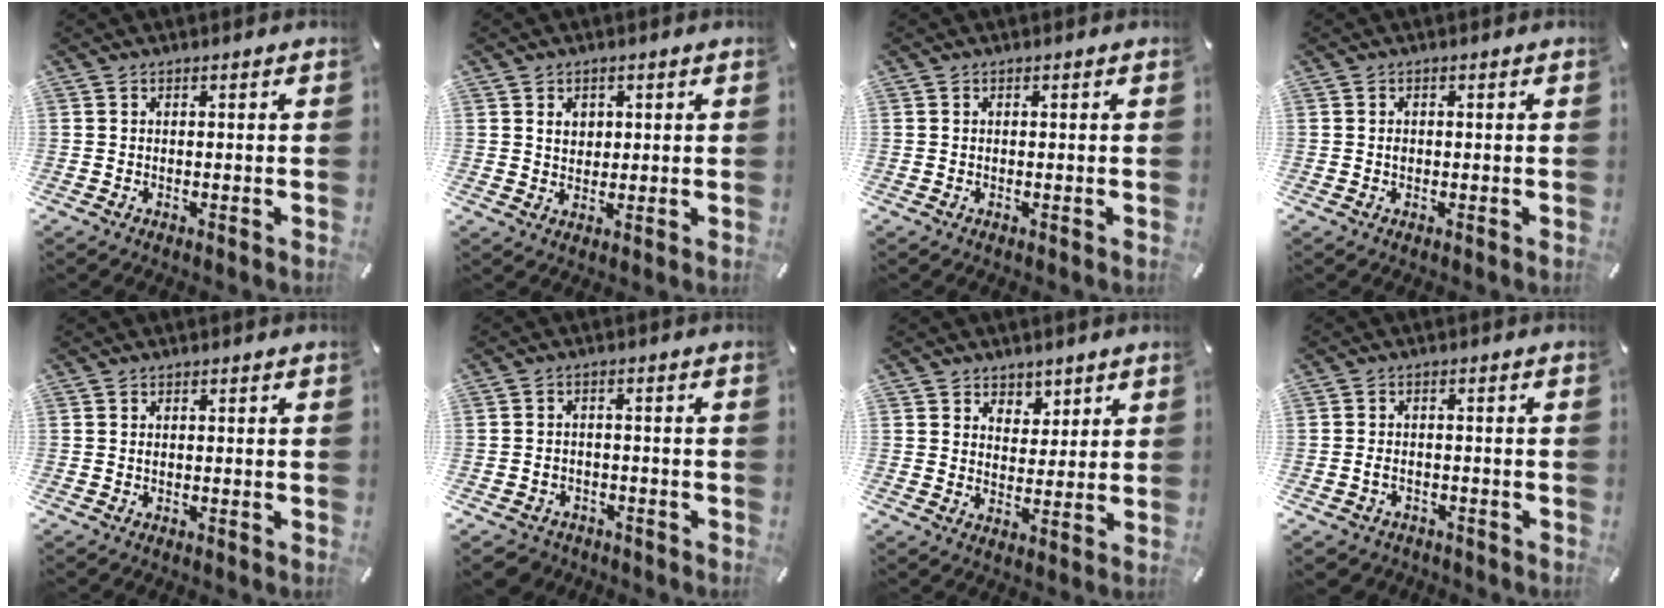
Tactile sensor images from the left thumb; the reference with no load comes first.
{"total": 3.4, "force": [1.0, 3.1, 0.9], "torque": [-0.012, -0.001, 0.014]}
{"total": 0.0}
{"total": 0.7, "force": [-0.1, 0.5, 0.4], "torque": [-0.008, 0.001, -0.003]}
{"total": 0.0}
{"total": 3.9, "force": [-2.6, 2.8, 0.7], "torque": [-0.019, 0.012, -0.053]}
{"total": 5.3, "force": [3.4, 4.0, -0.2], "torque": [0.014, -0.023, 0.058]}
{"total": 2.8, "force": [-1.5, 2.0, 1.1], "torque": [-0.026, 0.005, -0.032]}